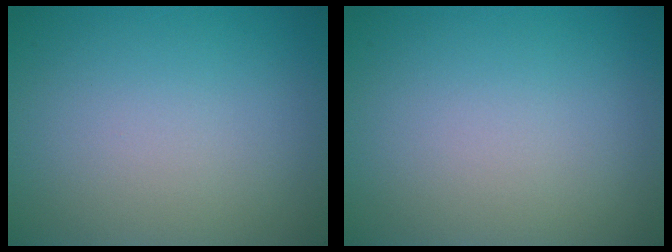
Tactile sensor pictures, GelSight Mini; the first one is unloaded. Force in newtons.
{"total": 0.0}